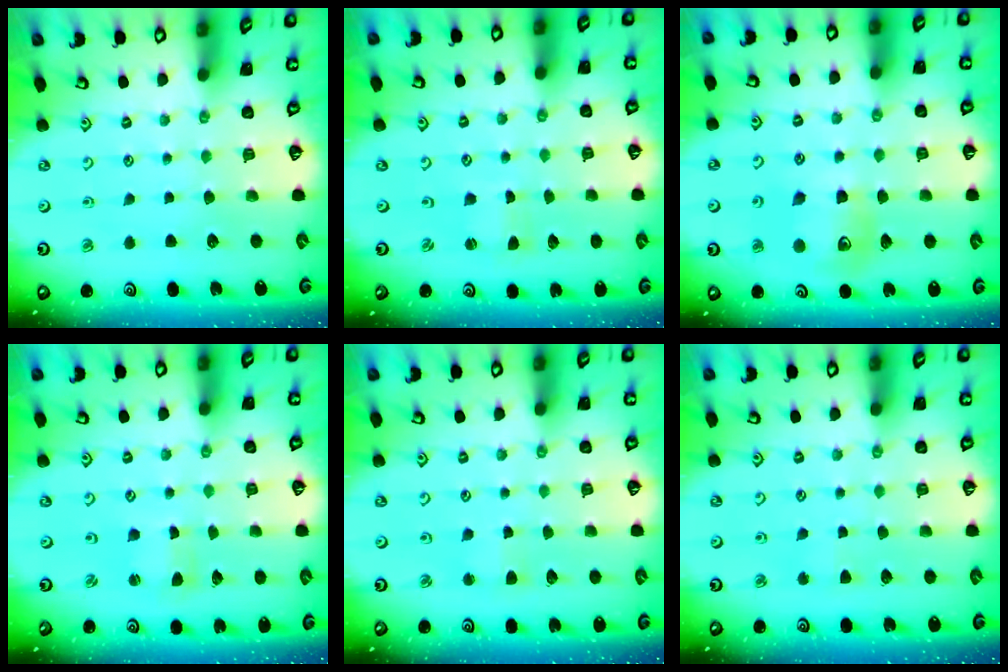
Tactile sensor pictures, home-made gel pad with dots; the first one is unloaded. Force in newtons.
{"total": 0.8, "press": 0.8, "slide": 0.0}
{"total": 10.8, "press": 10.8, "slide": 0.5}
{"total": 1.6, "press": 1.5, "slide": 0.3}
{"total": 2.5, "press": 2.5, "slide": 0.3}
{"total": 2.4, "press": 2.4, "slide": 0.3}